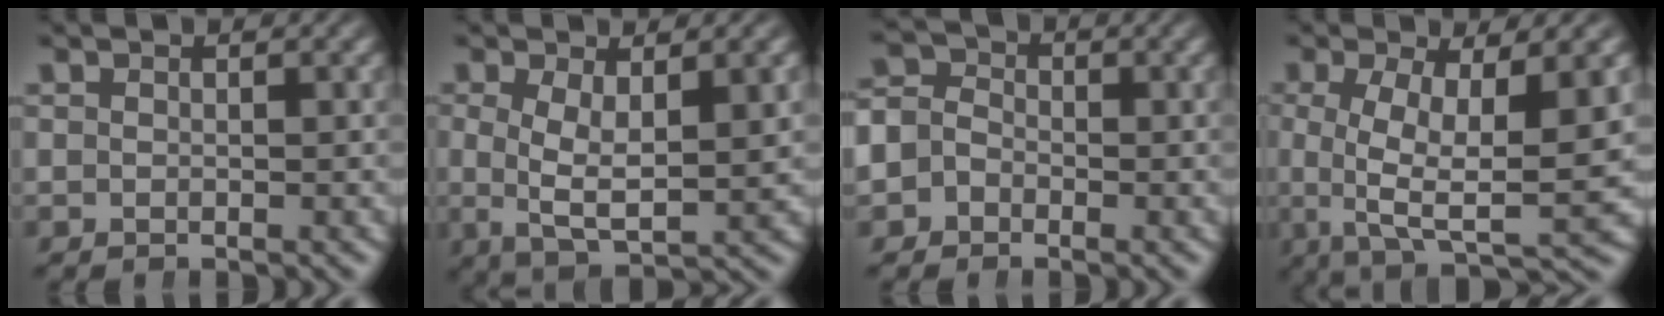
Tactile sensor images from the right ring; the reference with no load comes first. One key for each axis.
{"total": 5.2, "fx": -0.1, "fy": 2.9, "fz": 4.4, "tx": -0.089, "ty": -0.025, "tz": 0.007}
{"total": 5.6, "fx": -0.9, "fy": 5.1, "fz": 2.1, "tx": -0.056, "ty": -0.013, "tz": -0.022}
{"total": 8.9, "fx": -0.4, "fy": 3.7, "fz": 8.1, "tx": -0.140, "ty": -0.029, "tz": 0.009}